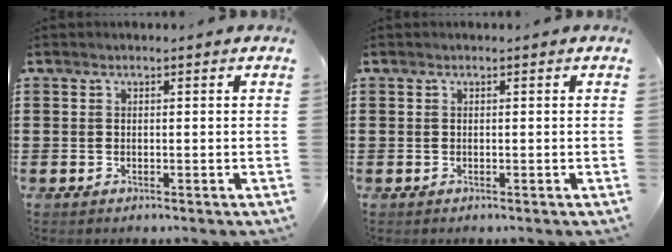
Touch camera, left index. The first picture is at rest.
{"total": 0.0}